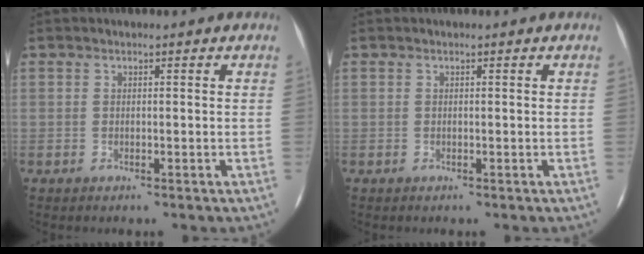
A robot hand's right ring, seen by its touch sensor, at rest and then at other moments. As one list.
[{"total": 0.0}]